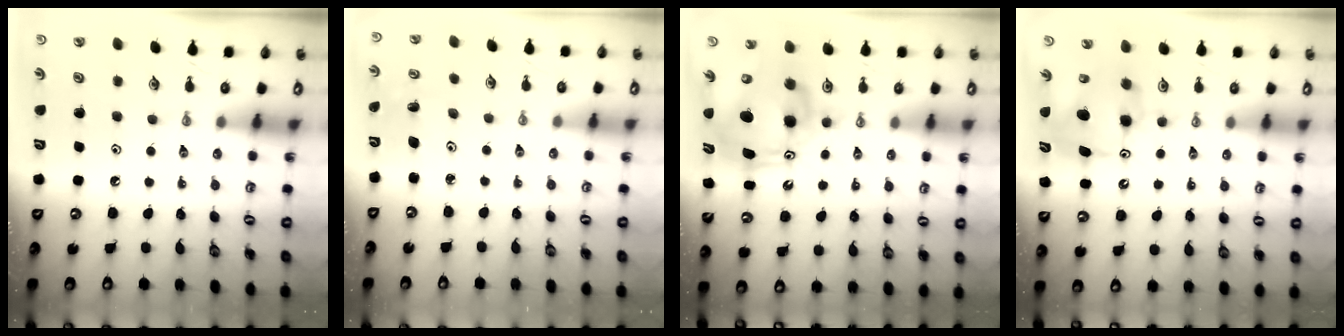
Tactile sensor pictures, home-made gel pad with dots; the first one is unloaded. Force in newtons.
{"total": 3.0, "press": 3.0, "slide": 0.2}
{"total": 13.0, "press": 12.8, "slide": 2.3}
{"total": 8.1, "press": 8.1, "slide": 0.7}